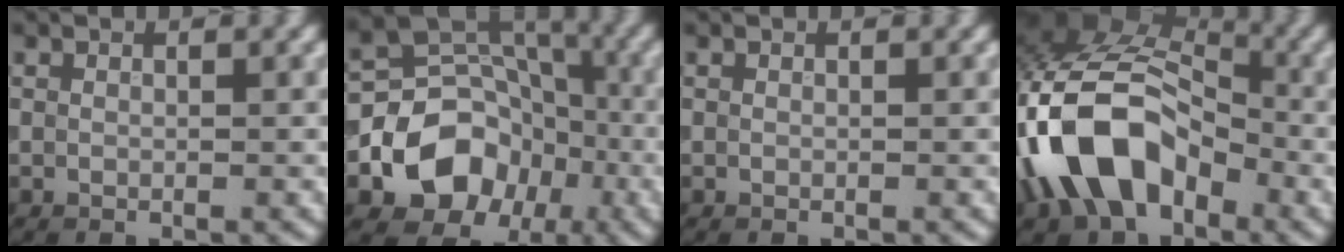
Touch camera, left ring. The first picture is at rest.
{"total": 9.9, "force": [-3.0, 8.0, 5.1], "torque": [-0.076, -0.007, -0.058]}
{"total": 0.0}
{"total": 11.8, "force": [-4.0, 7.8, 7.8], "torque": [-0.156, 0.008, -0.082]}